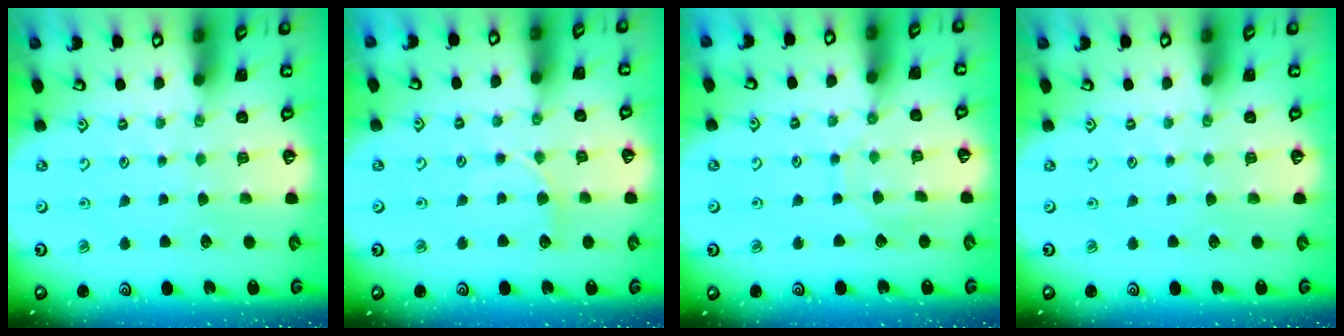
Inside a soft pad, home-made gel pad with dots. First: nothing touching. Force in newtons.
{"total": 3.5, "press": 3.5, "slide": 0.5}
{"total": 5.9, "press": 5.9, "slide": 0.2}
{"total": 0.0}